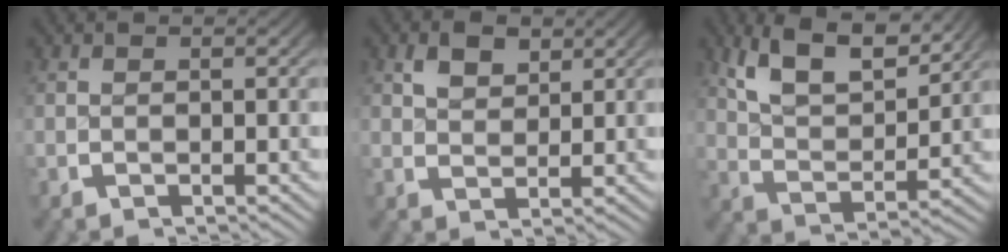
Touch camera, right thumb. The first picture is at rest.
{"total": 2.7, "force": [1.9, 1.5, 1.1], "torque": [-0.013, -0.008, 0.042]}
{"total": 8.3, "force": [5.1, 3.9, 5.2], "torque": [-0.110, -0.009, 0.094]}